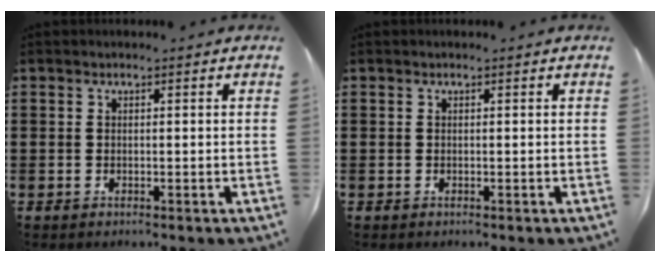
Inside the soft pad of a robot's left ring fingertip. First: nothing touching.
{"total": 0.0}